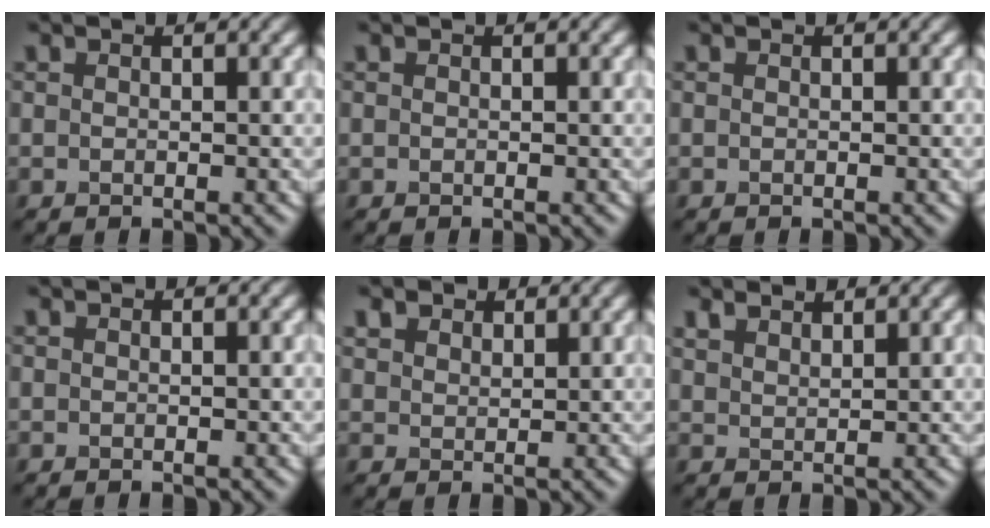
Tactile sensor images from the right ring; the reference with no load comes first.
{"total": 0.0}
{"total": 0.0}
{"total": 0.0}
{"total": 2.2, "force": [1.7, 1.2, 0.5], "torque": [-0.020, -0.004, 0.036]}
{"total": 2.1, "force": [1.9, 0.6, 0.5], "torque": [-0.014, 0.005, 0.040]}